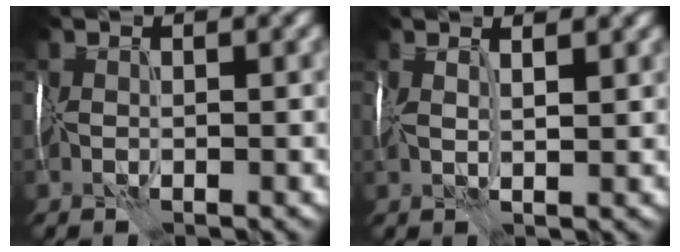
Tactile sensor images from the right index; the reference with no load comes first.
{"total": 2.6, "force": [1.6, 0.7, 1.8], "torque": [-0.030, 0.009, 0.019]}